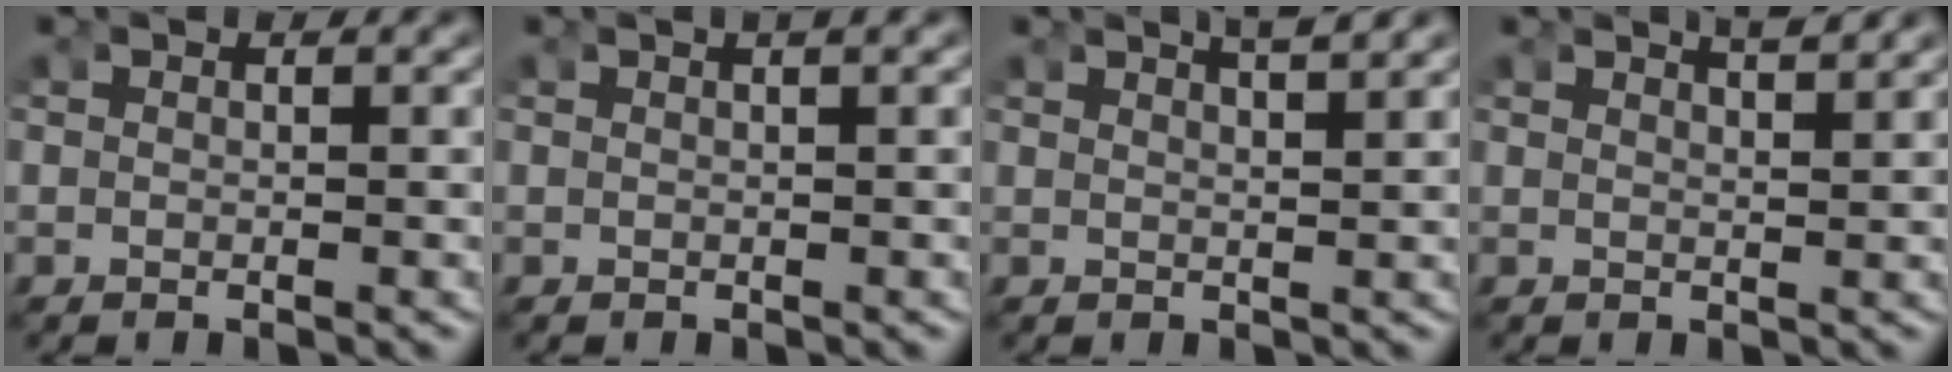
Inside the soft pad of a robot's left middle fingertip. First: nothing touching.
{"total": 0.8, "force": [0.5, -0.4, 0.5], "torque": [-0.001, 0.006, 0.009]}
{"total": 3.1, "force": [2.6, -0.4, 1.8], "torque": [-0.023, -0.001, 0.048]}
{"total": 2.5, "force": [2.1, -0.7, 1.1], "torque": [-0.014, -0.006, 0.042]}